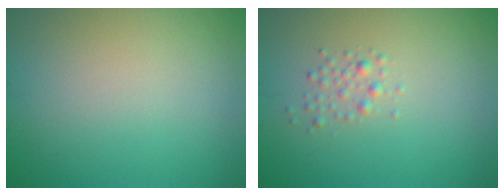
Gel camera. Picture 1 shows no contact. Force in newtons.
{"total": 1.2, "press": 1.2, "slide": 0.0}